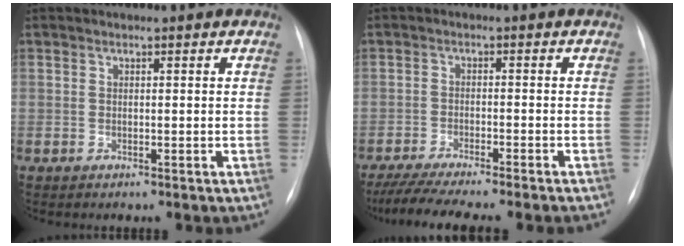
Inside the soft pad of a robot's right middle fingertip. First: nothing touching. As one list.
[{"total": 11.3, "force": [-9.8, -0.3, 5.6], "torque": [-0.076, -0.023, -0.148]}]